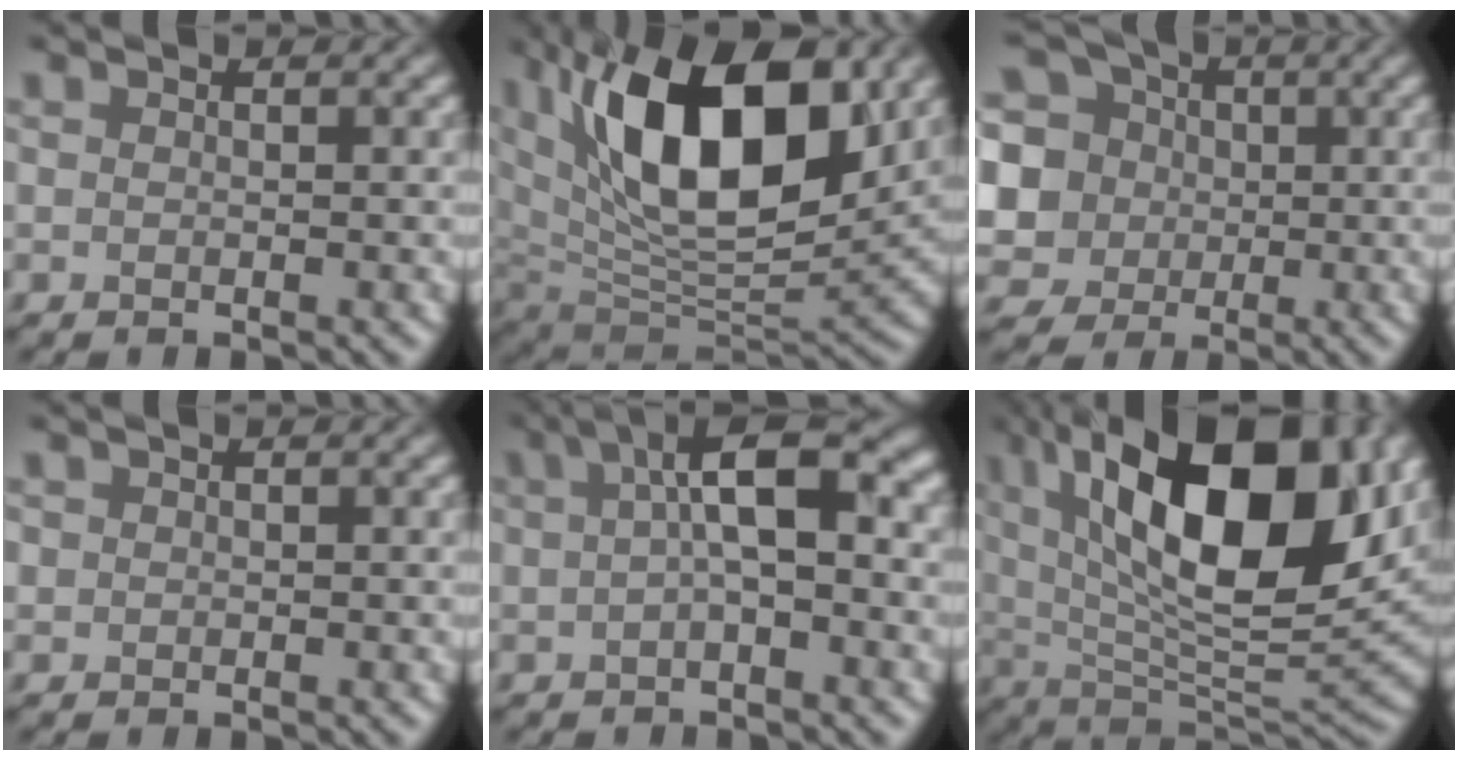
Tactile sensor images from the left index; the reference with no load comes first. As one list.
[{"total": 15.2, "force": [5.2, 7.2, 12.3], "torque": [-0.197, 0.003, 0.085]}, {"total": 11.8, "force": [1.9, 10.6, 4.9], "torque": [-0.145, 0.031, 0.019]}, {"total": 0.6, "force": [0.1, 0.5, 0.1], "torque": [0.000, -0.001, 0.002]}, {"total": 6.4, "force": [1.0, 2.6, 5.8], "torque": [-0.100, 0.017, 0.011]}, {"total": 16.8, "force": [5.9, 6.5, 14.3], "torque": [-0.236, 0.011, 0.094]}]